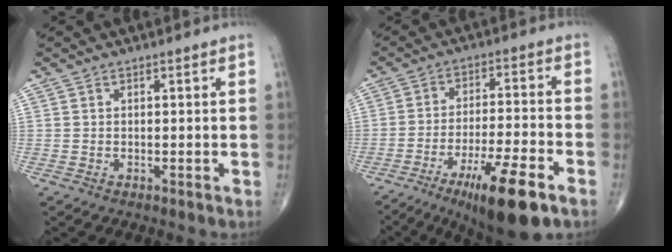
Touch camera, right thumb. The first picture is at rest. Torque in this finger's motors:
{"motor_torque": [3.13, 1.80, 1.86, -0.92, 0.51]}